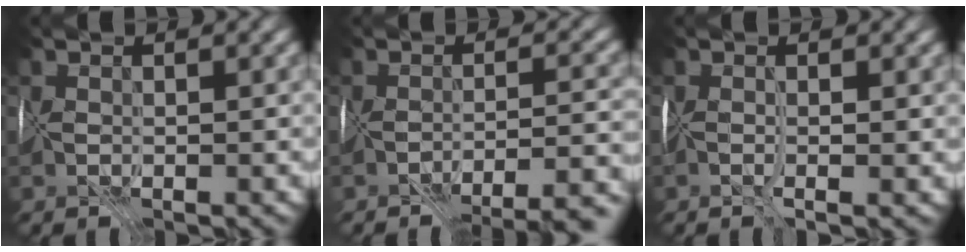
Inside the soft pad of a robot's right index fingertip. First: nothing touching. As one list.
[{"total": 8.7, "force": [-7.5, 1.9, 4.0], "torque": [-0.032, -0.001, -0.068]}, {"total": 1.6, "force": [-0.2, 0.1, 1.5], "torque": [-0.028, -0.005, -0.004]}]